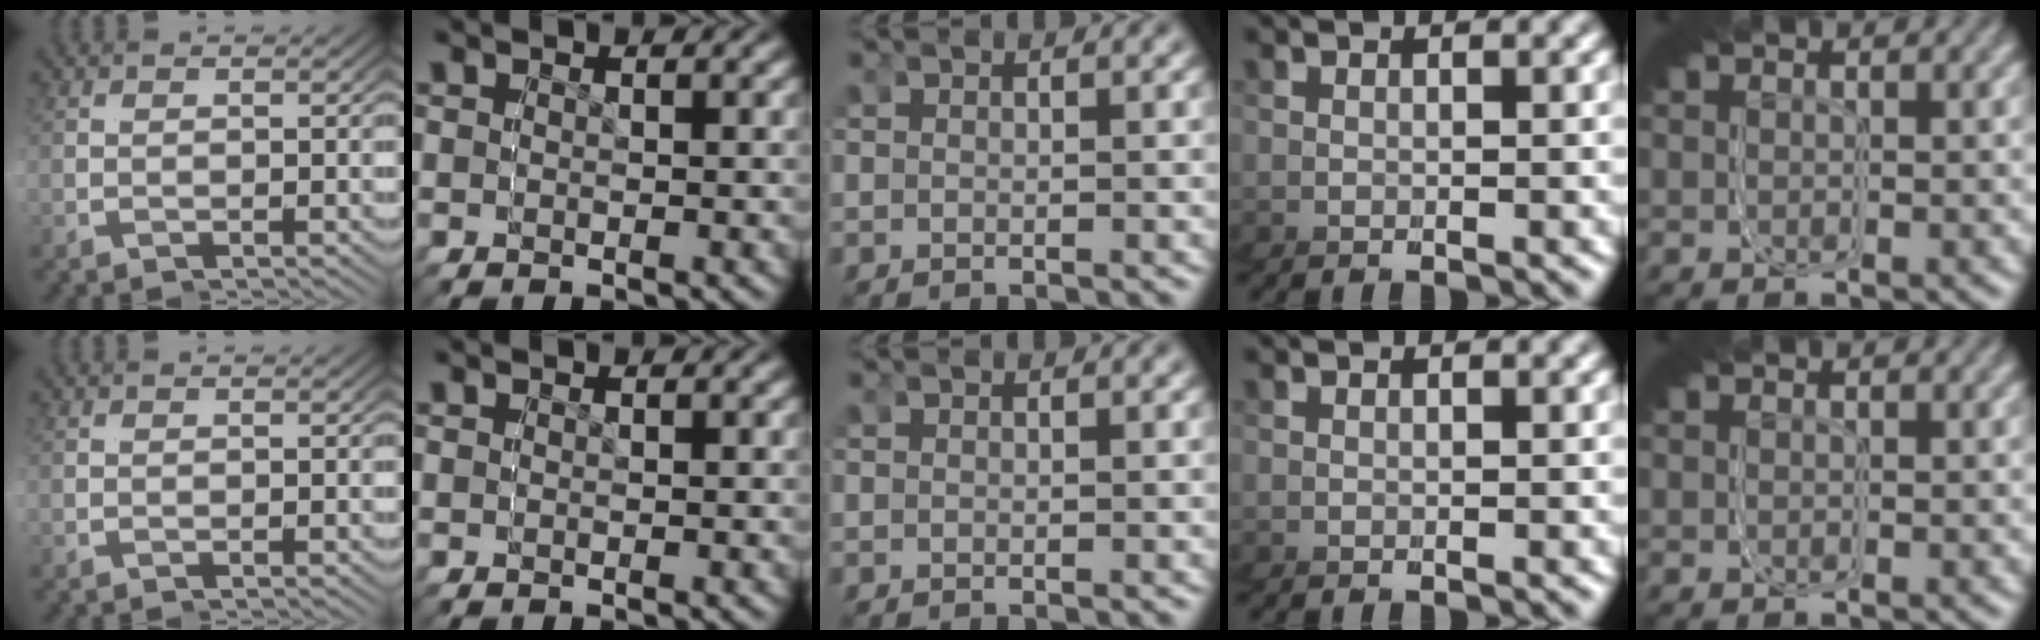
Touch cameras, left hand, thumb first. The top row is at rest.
{}